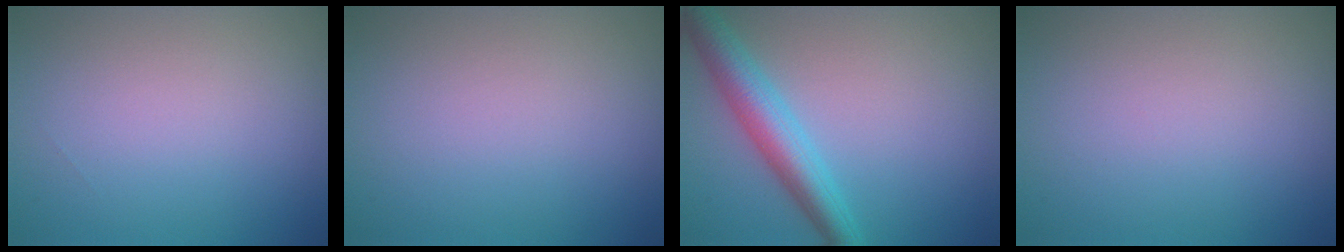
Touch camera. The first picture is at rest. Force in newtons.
{"total": 0.0}
{"total": 4.9, "press": 4.9, "slide": 0.1}
{"total": 0.0}